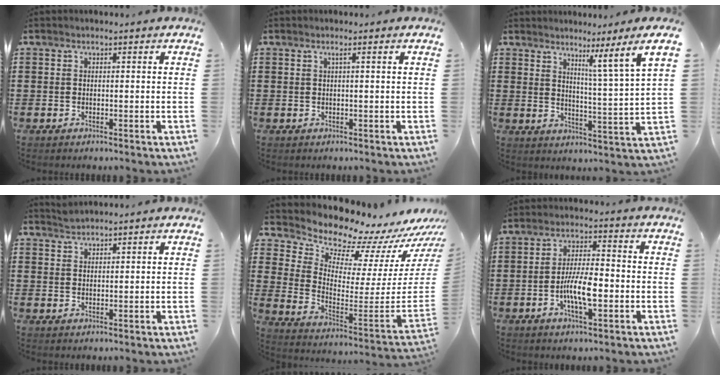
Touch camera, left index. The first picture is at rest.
{"total": 1.0, "force": [0.3, -0.3, 0.8], "torque": [-0.014, -0.006, 0.006]}
{"total": 5.7, "force": [4.0, -2.5, 3.1], "torque": [-0.040, -0.050, 0.050]}
{"total": 1.6, "force": [1.6, -0.1, 0.1], "torque": [-0.005, 0.000, 0.031]}
{"total": 8.8, "force": [8.5, 1.9, 0.8], "torque": [-0.040, -0.097, 0.137]}
{"total": 7.4, "force": [-1.9, 2.2, 6.8], "torque": [-0.134, 0.001, -0.037]}